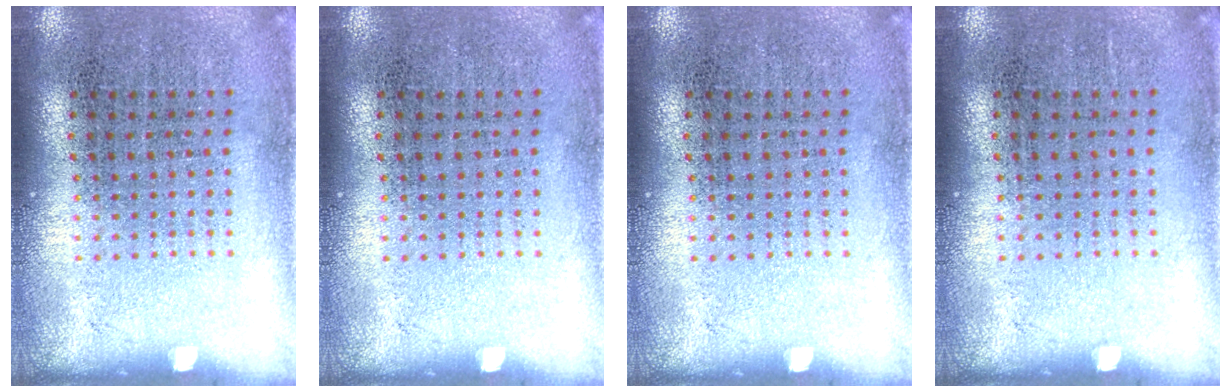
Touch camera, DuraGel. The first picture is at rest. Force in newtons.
{"total": 0.0}
{"total": 0.0}
{"total": 0.0}